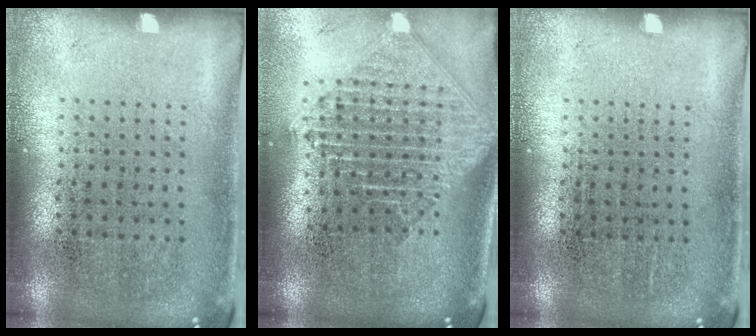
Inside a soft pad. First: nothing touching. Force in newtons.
{"total": 2.5, "press": 1.9, "slide": 1.5}
{"total": 0.0}